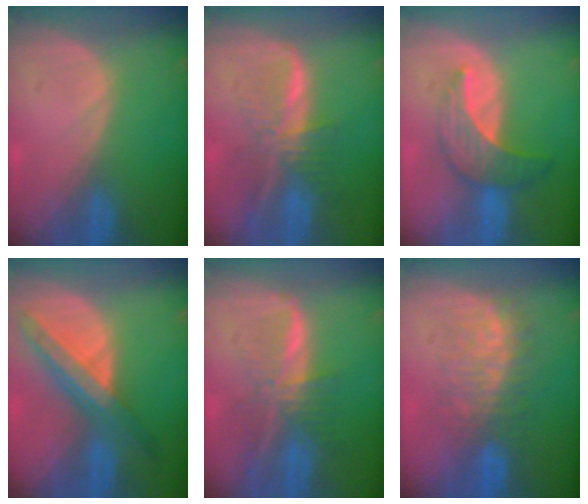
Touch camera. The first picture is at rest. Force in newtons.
{"total": 8.2, "press": 6.8, "slide": 4.5}
{"total": 7.3, "press": 6.6, "slide": 3.2}
{"total": 8.4, "press": 7.4, "slide": 3.8}
{"total": 7.9, "press": 6.6, "slide": 4.2}
{"total": 7.6, "press": 7.5, "slide": 1.2}